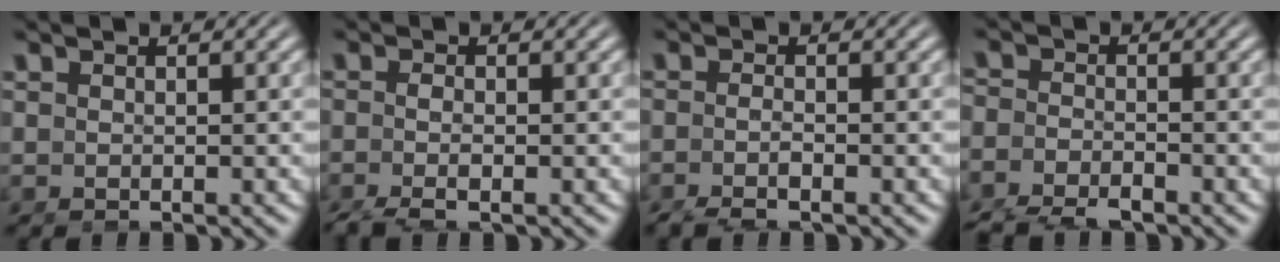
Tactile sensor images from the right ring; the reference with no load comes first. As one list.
[{"total": 3.3, "force": [-2.3, 1.2, 2.0], "torque": [-0.046, -0.016, -0.033]}, {"total": 2.9, "force": [-2.0, 1.1, 1.8], "torque": [-0.042, -0.014, -0.031]}, {"total": 4.1, "force": [-3.1, 2.2, 1.4], "torque": [-0.035, -0.022, -0.050]}]